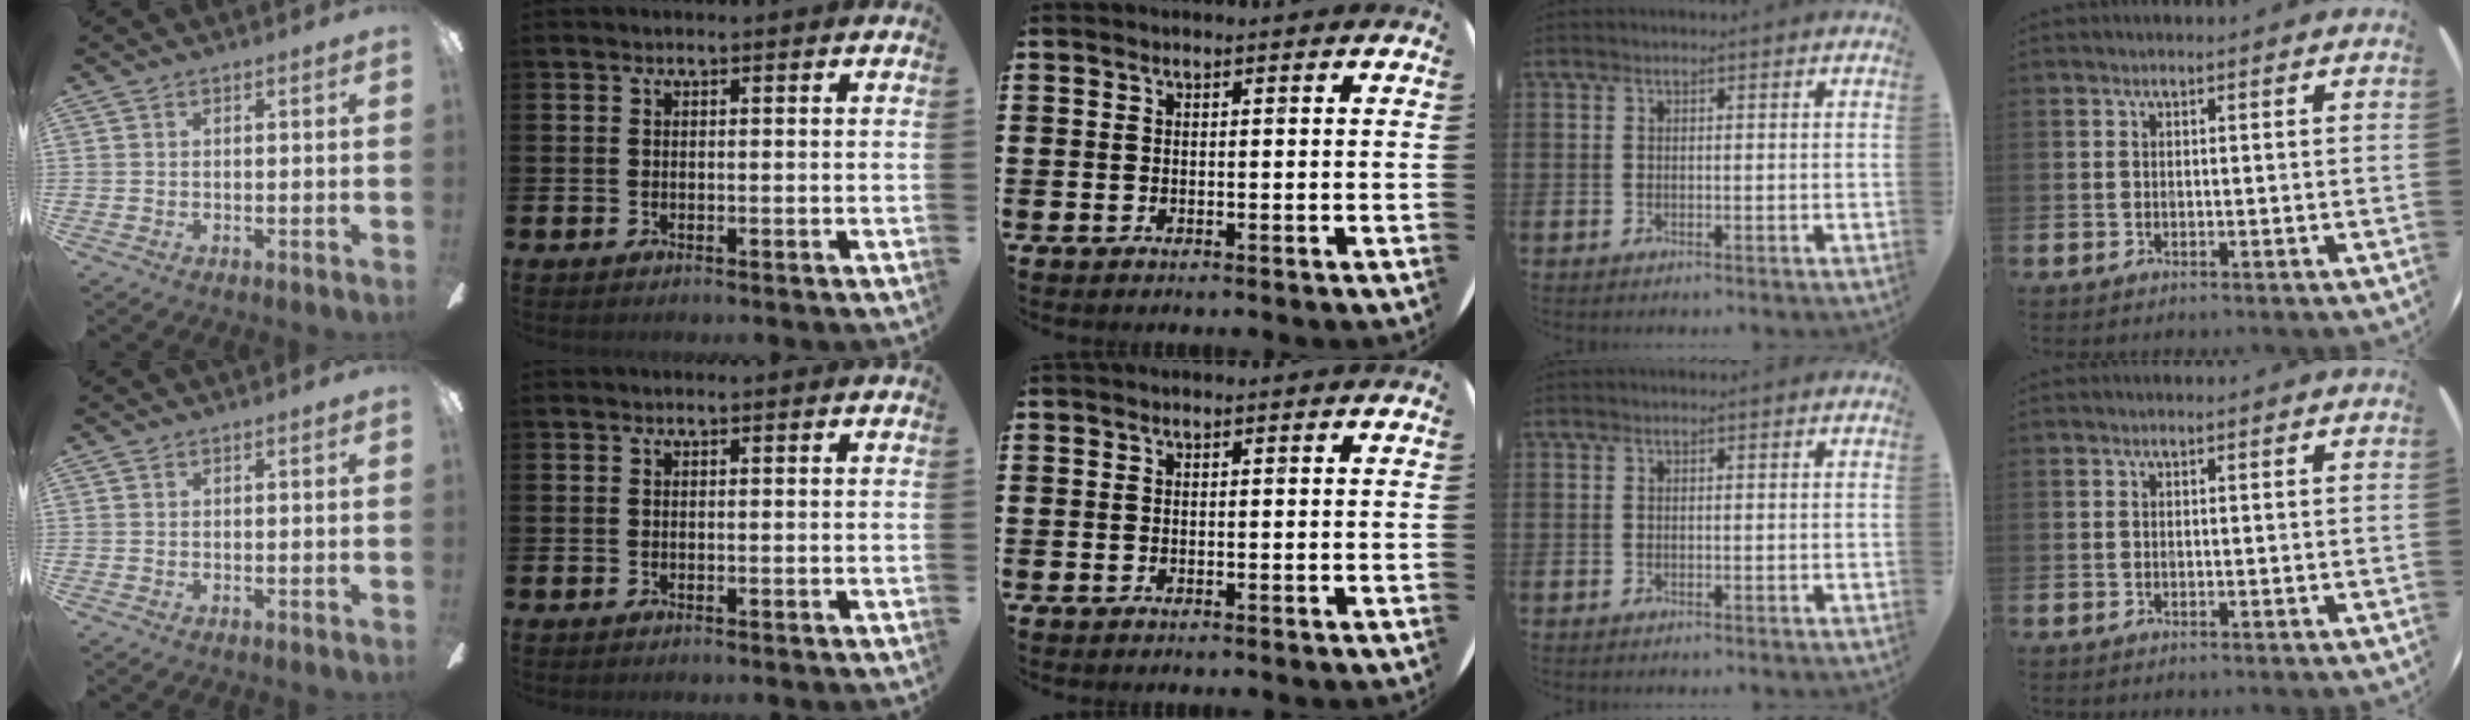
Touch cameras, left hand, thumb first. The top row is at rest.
{}